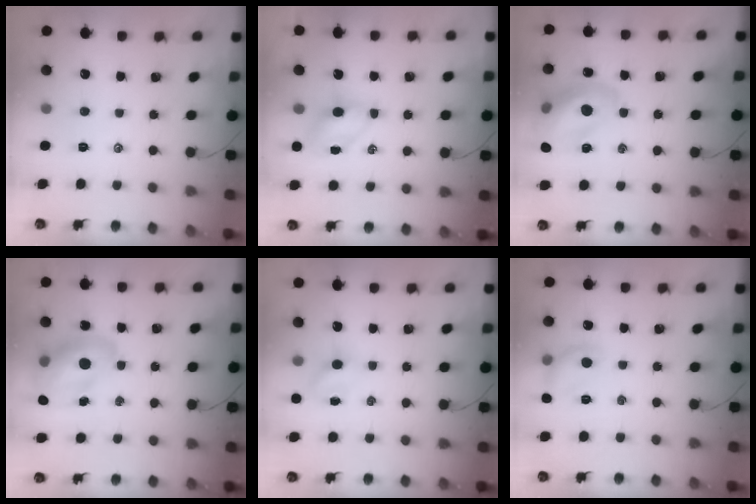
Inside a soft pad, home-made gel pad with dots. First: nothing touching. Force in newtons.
{"total": 4.6, "press": 4.5, "slide": 0.9}
{"total": 16.3, "press": 16.1, "slide": 2.3}
{"total": 14.3, "press": 13.7, "slide": 4.0}
{"total": 2.8, "press": 2.7, "slide": 0.9}
{"total": 7.7, "press": 7.6, "slide": 0.4}